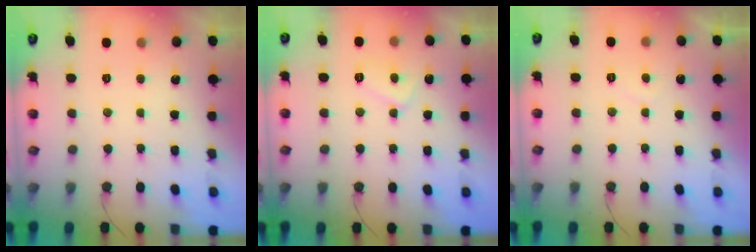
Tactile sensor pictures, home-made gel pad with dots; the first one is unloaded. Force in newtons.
{"total": 5.7, "press": 5.7, "slide": 0.5}
{"total": 0.6, "press": 0.0, "slide": 0.6}